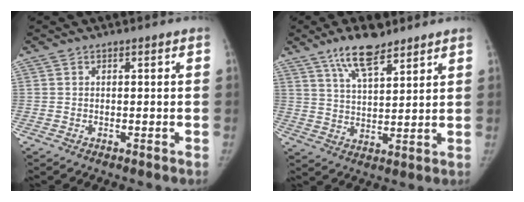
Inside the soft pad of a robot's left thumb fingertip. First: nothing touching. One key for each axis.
{"total": 9.5, "fx": 6.7, "fy": 3.1, "fz": 5.9, "tx": -0.090, "ty": -0.036, "tz": 0.122}